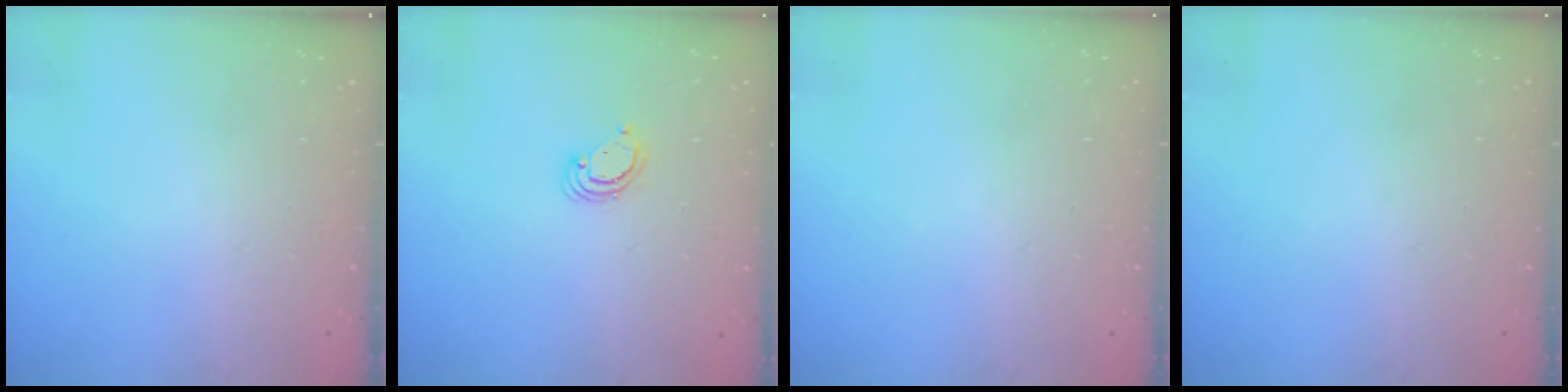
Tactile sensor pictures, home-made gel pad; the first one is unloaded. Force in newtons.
{"total": 3.8, "press": 3.8, "slide": 0.1}
{"total": 0.0}
{"total": 0.0}